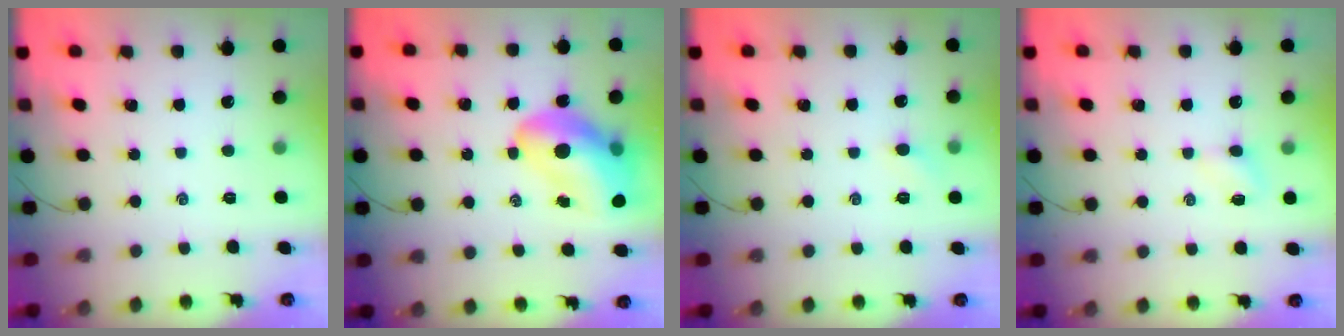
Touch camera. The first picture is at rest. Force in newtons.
{"total": 15.4, "press": 14.7, "slide": 4.4}
{"total": 3.7, "press": 3.6, "slide": 1.2}
{"total": 3.2, "press": 3.0, "slide": 0.9}